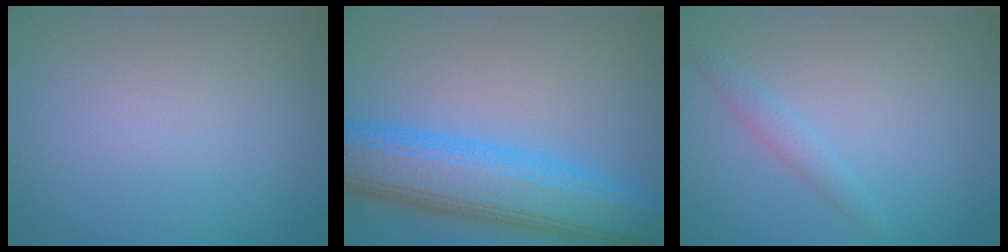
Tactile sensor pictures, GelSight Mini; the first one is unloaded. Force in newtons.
{"total": 9.6, "press": 9.6, "slide": 0.3}
{"total": 1.3, "press": 1.3, "slide": 0.0}